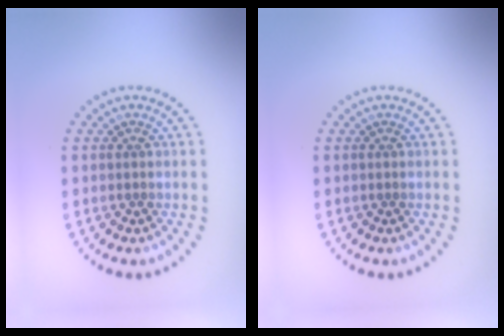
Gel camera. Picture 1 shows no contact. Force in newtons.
{"total": 0.0}